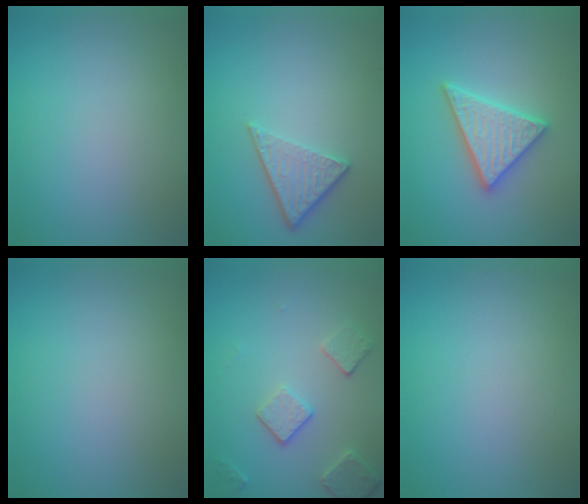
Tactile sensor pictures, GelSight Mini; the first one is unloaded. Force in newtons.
{"total": 3.7, "press": 2.8, "slide": 2.5}
{"total": 4.7, "press": 4.7, "slide": 0.6}
{"total": 0.0}
{"total": 3.1, "press": 2.7, "slide": 1.7}
{"total": 0.0}